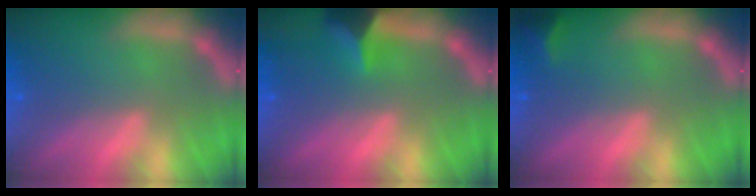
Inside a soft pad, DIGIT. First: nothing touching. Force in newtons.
{"total": 3.5}
{"total": 1.9}